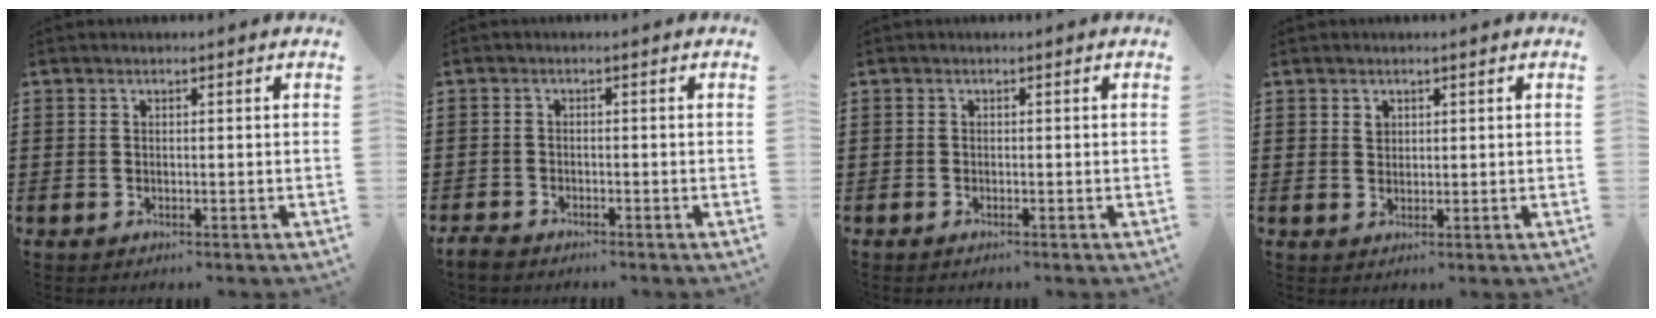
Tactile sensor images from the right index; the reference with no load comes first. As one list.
[{"total": 1.7, "force": [-1.6, 0.5, 0.2], "torque": [-0.016, 0.001, -0.037]}, {"total": 0.5, "force": [-0.5, 0.1, 0.0], "torque": [-0.002, -0.001, -0.010]}, {"total": 1.4, "force": [0.8, 1.0, 0.5], "torque": [-0.012, 0.002, 0.016]}]